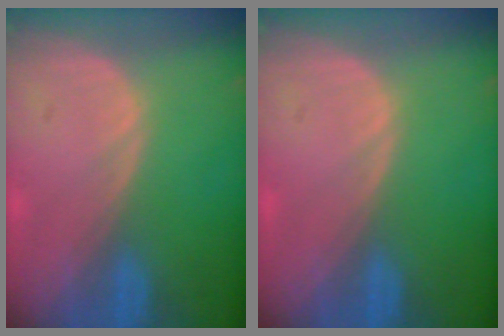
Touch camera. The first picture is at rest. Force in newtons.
{"total": 0.0}